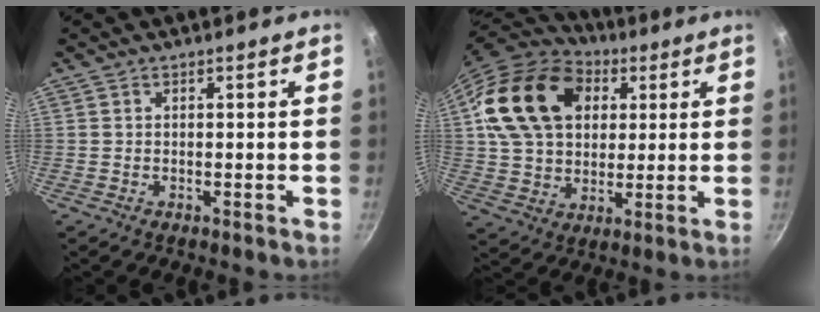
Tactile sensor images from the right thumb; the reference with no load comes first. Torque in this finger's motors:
{"motor_torque": [2.26, 2.42, 0.19, 0.19, 0.51]}